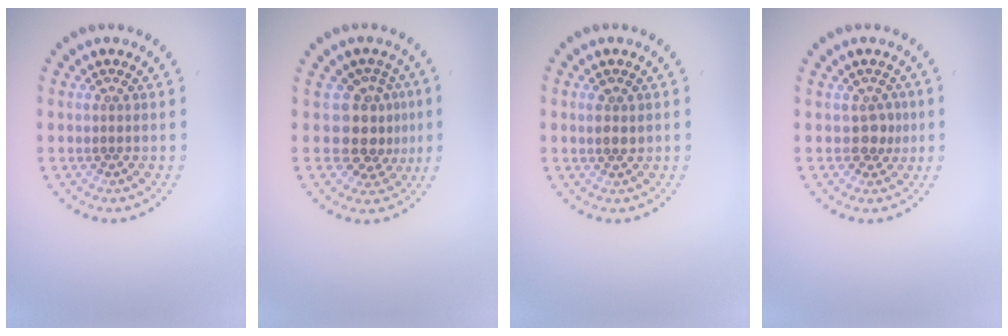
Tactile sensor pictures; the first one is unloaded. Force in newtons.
{"total": 3.8, "press": 3.2, "slide": 2.1}
{"total": 1.5, "press": 1.3, "slide": 0.6}
{"total": 1.7, "press": 1.3, "slide": 1.0}